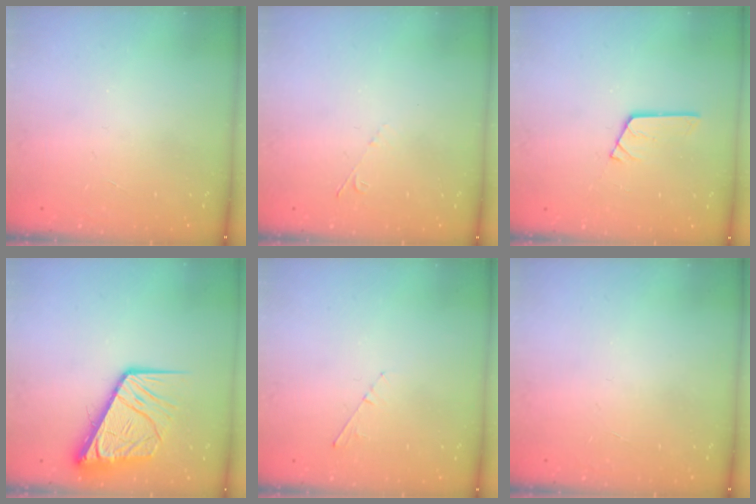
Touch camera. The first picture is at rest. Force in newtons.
{"total": 2.9, "press": 2.8, "slide": 0.4}
{"total": 3.2, "press": 3.2, "slide": 0.1}
{"total": 15.4, "press": 15.3, "slide": 1.8}
{"total": 2.8, "press": 2.8, "slide": 0.4}
{"total": 0.0}